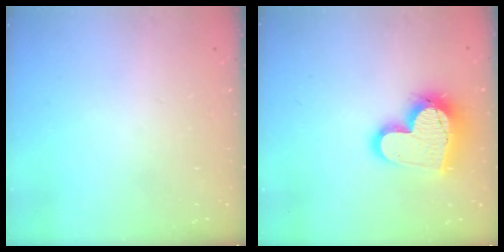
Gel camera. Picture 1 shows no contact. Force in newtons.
{"total": 17.1, "press": 17.0, "slide": 1.5}